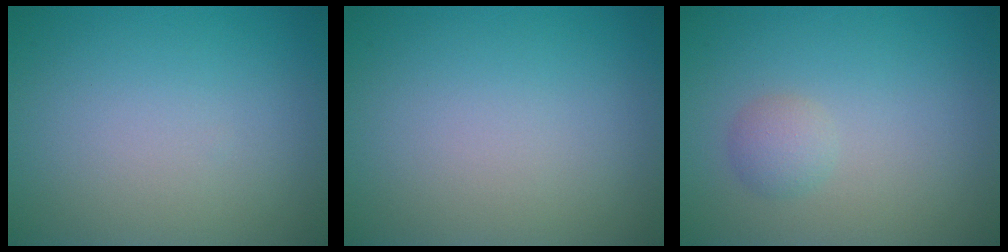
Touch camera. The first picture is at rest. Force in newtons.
{"total": 0.0}
{"total": 1.4, "press": 1.4, "slide": 0.1}